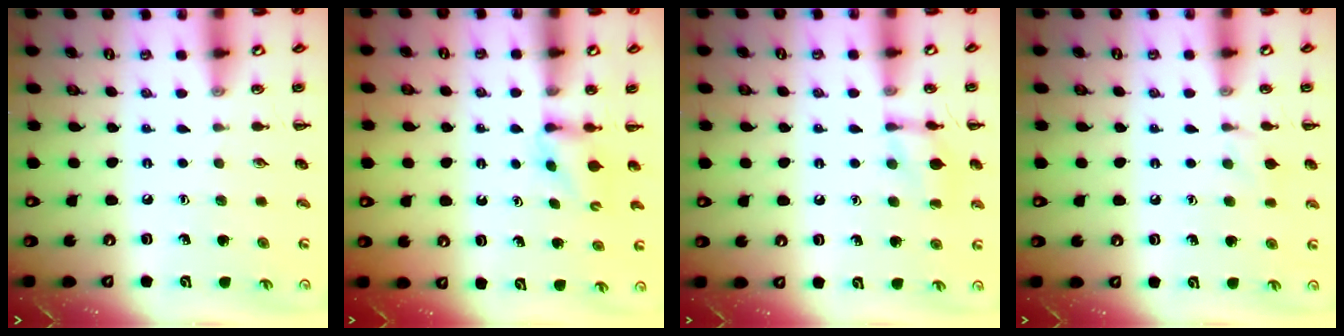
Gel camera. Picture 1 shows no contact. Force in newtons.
{"total": 2.8, "press": 2.5, "slide": 1.3}
{"total": 10.1, "press": 10.1, "slide": 0.7}
{"total": 6.0, "press": 5.6, "slide": 2.1}